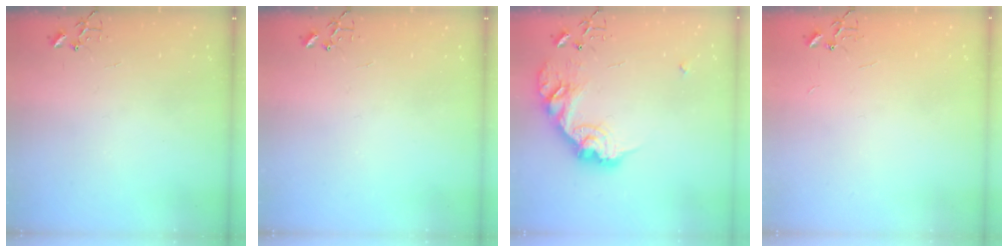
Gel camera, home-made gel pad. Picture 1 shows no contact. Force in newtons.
{"total": 0.0}
{"total": 18.3, "press": 18.3, "slide": 1.0}
{"total": 1.8, "press": 1.8, "slide": 0.2}